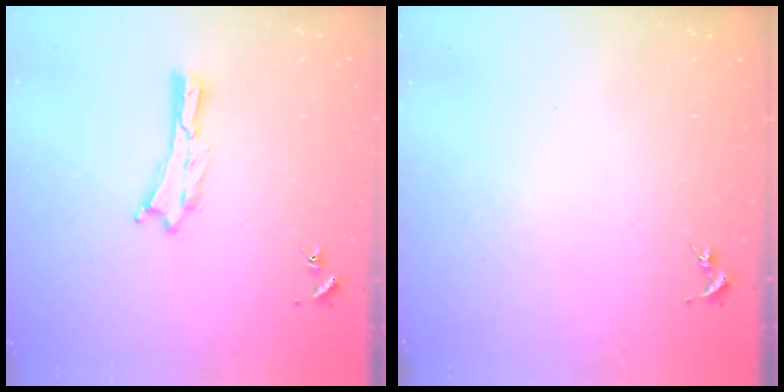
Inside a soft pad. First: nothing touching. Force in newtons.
{"total": 0.0}